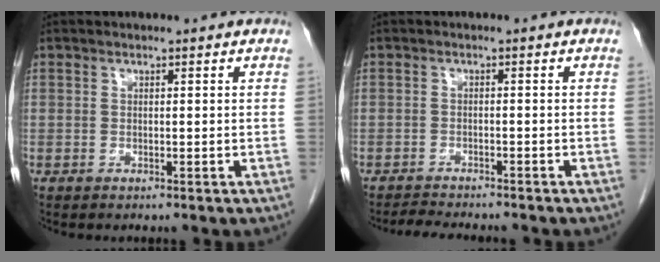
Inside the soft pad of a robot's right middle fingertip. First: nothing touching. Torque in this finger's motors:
{"motor_torque": [0.44, -0.37, 0.02, 0.01]}